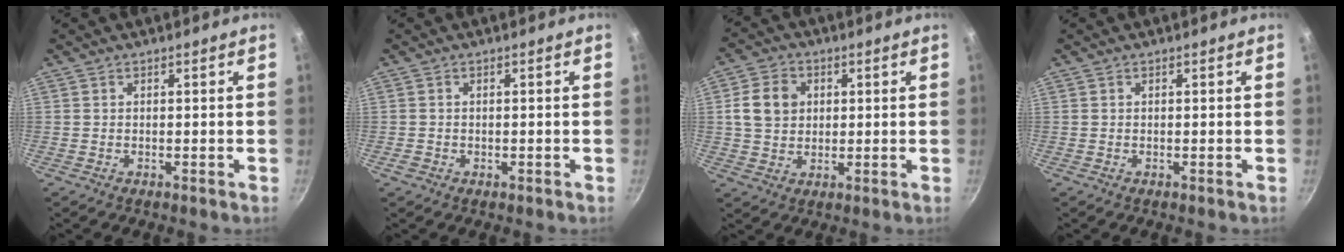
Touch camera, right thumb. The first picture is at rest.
{"total": 1.1, "force": [-0.5, 0.8, 0.6], "torque": [-0.010, 0.001, -0.008]}
{"total": 8.0, "force": [1.5, 6.5, 4.3], "torque": [-0.062, 0.005, 0.023]}
{"total": 0.0}